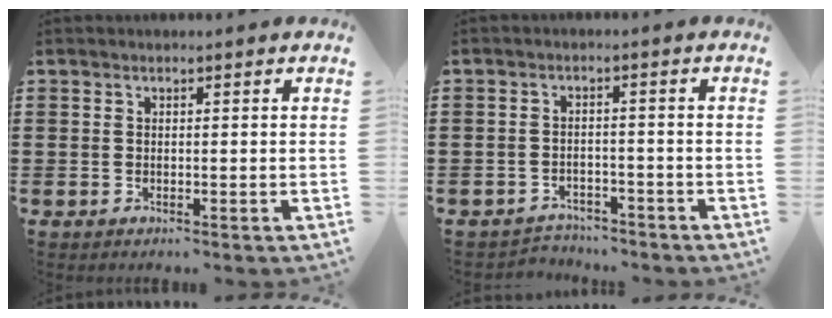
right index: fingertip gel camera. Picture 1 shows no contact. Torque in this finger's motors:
{"motor_torque": [0.02, 0.76, -0.11, -0.03]}